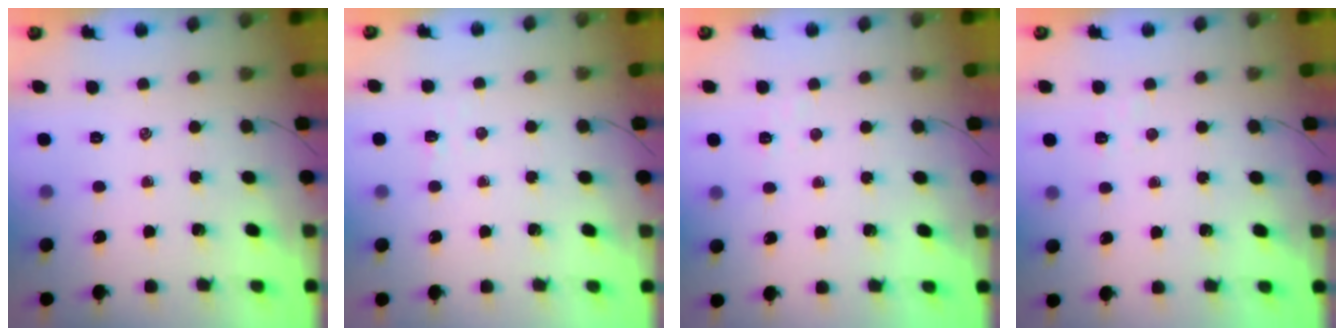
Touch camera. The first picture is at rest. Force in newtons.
{"total": 2.6, "press": 2.5, "slide": 0.8}
{"total": 2.4, "press": 2.3, "slide": 0.6}
{"total": 2.4, "press": 2.3, "slide": 0.6}